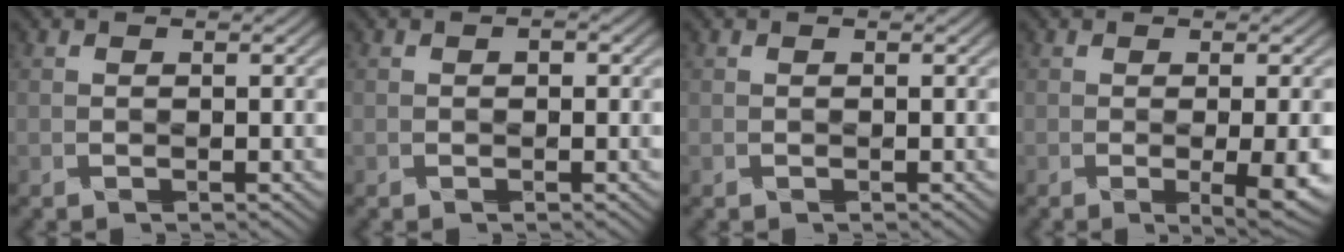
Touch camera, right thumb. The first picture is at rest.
{"total": 0.6, "force": [0.1, 0.5, 0.4], "torque": [-0.004, -0.002, -0.001]}
{"total": 0.0}
{"total": 4.6, "force": [-0.9, 0.9, 4.4], "torque": [-0.073, -0.008, -0.008]}